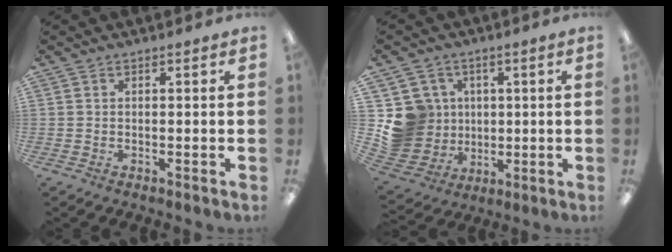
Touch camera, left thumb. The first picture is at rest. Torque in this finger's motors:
{"motor_torque": [0.03, 0.09, 0.00, -0.06, 0.02]}